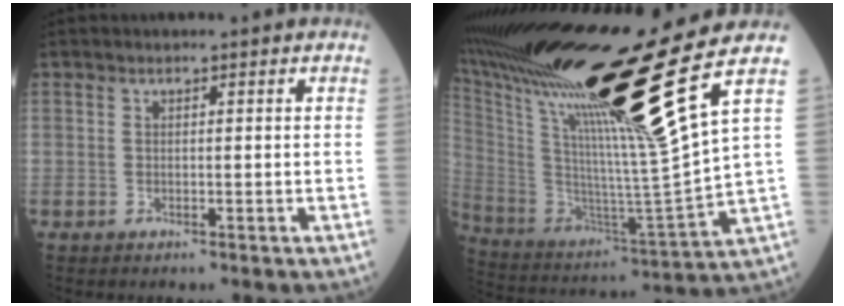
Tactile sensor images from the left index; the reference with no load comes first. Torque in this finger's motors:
{"motor_torque": [0.29, -0.46, 1.05, 0.21]}